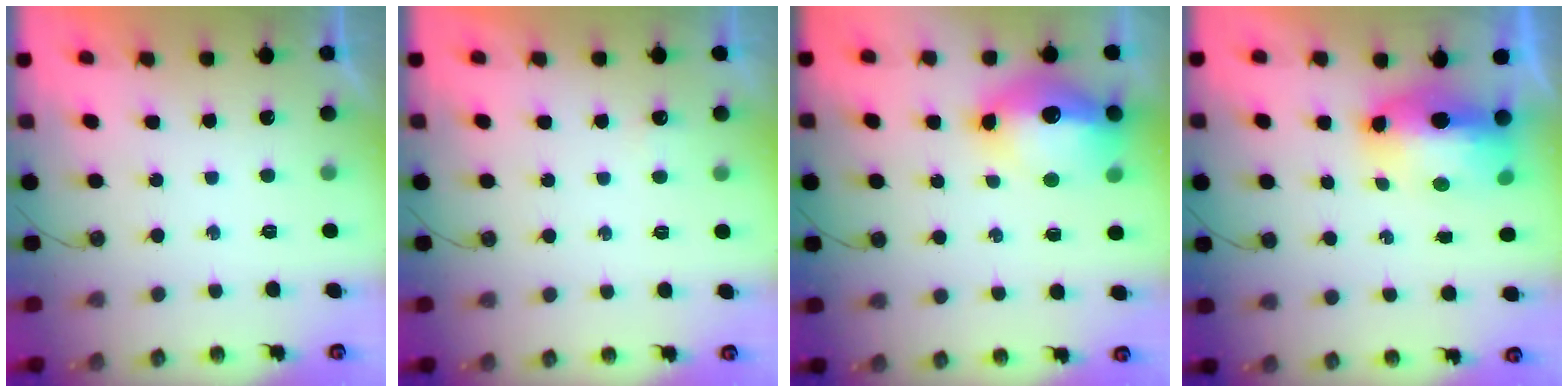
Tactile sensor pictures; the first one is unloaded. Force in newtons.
{"total": 1.9, "press": 1.9, "slide": 0.3}
{"total": 16.4, "press": 16.3, "slide": 1.9}
{"total": 11.3, "press": 11.2, "slide": 1.8}